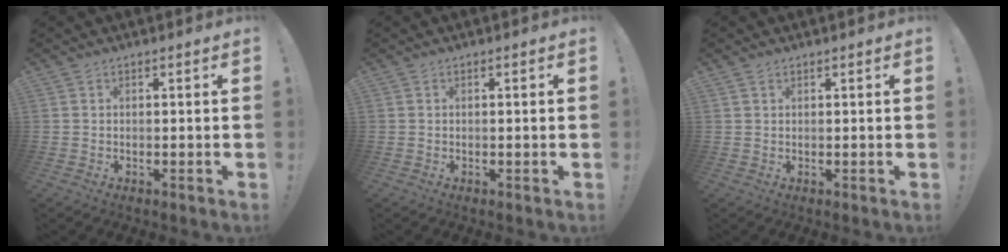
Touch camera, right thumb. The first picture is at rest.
{"total": 0.7, "force": [0.0, -0.4, 0.6], "torque": [-0.004, -0.005, -0.003]}
{"total": 1.1, "force": [0.9, 0.6, 0.2], "torque": [0.001, -0.003, 0.016]}